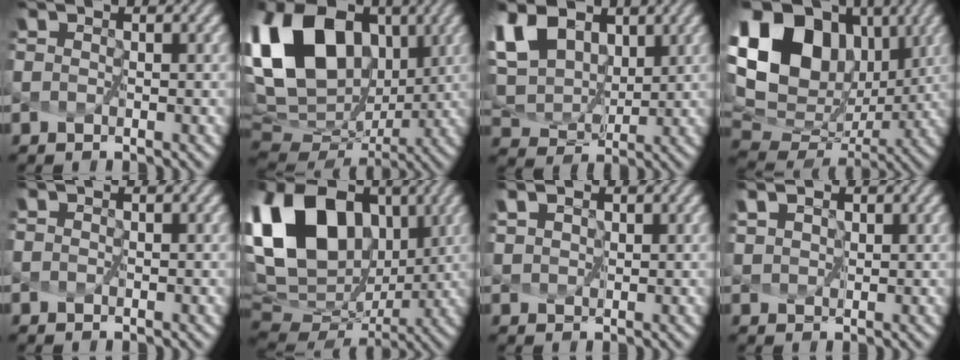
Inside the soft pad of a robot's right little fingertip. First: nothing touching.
{"total": 17.1, "force": [4.7, 11.5, 11.7], "torque": [-0.247, 0.023, 0.084]}
{"total": 8.9, "force": [4.8, 5.6, 5.0], "torque": [-0.133, 0.016, 0.090]}
{"total": 18.7, "force": [7.1, 13.4, 10.9], "torque": [-0.242, 0.053, 0.141]}
{"total": 0.0}
{"total": 17.1, "force": [5.2, 11.4, 11.7], "torque": [-0.240, 0.026, 0.094]}
{"total": 2.3, "force": [1.6, 1.3, 0.9], "torque": [-0.019, 0.010, 0.017]}
{"total": 3.0, "force": [2.0, 1.8, 1.4], "torque": [-0.031, 0.011, 0.022]}